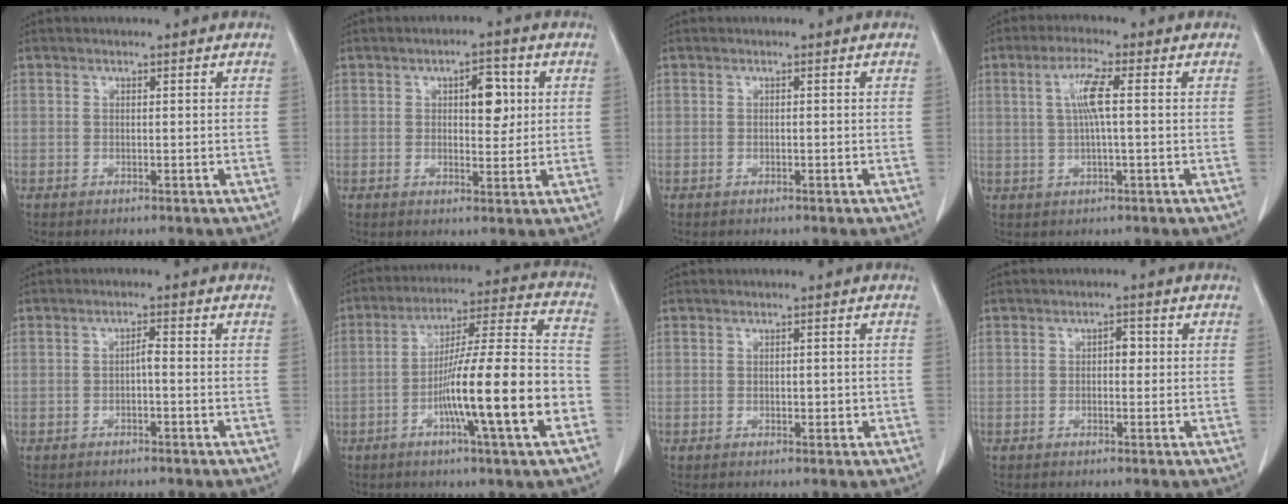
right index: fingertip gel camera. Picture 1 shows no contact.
{"total": 5.2, "force": [1.6, 2.4, 4.3], "torque": [-0.058, 0.007, 0.026]}
{"total": 0.0}
{"total": 5.1, "force": [1.0, 0.3, 5.0], "torque": [-0.101, 0.007, 0.020]}
{"total": 1.3, "force": [-0.2, 0.3, 1.2], "torque": [-0.017, 0.005, -0.003]}
{"total": 17.9, "force": [-5.5, 0.3, 17.0], "torque": [-0.269, 0.005, -0.088]}
{"total": 1.3, "force": [0.0, 0.7, 1.1], "torque": [-0.012, 0.000, 0.006]}
{"total": 1.8, "force": [0.3, 1.0, 1.4], "torque": [-0.015, 0.007, 0.004]}